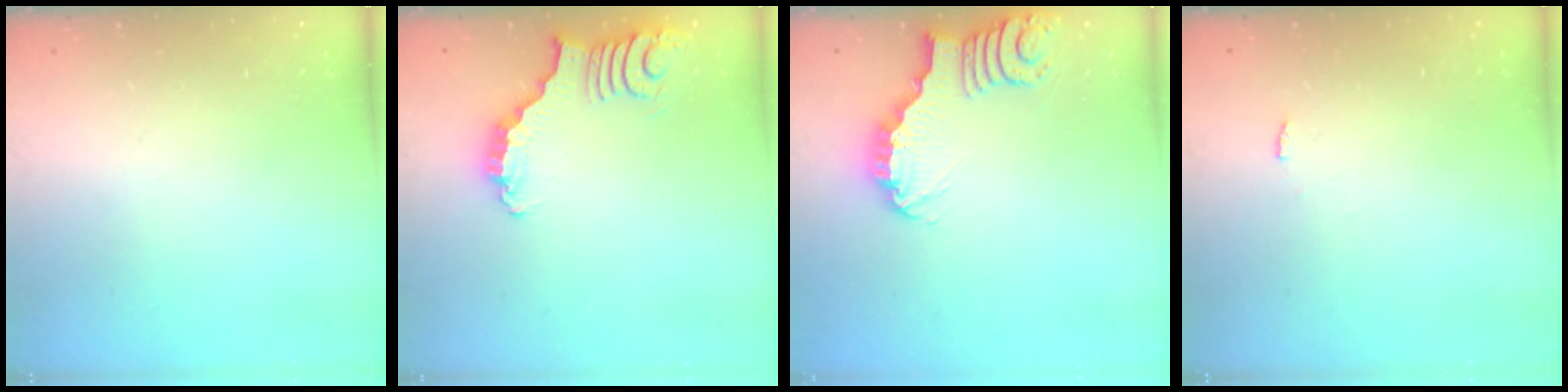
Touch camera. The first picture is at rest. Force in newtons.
{"total": 3.5, "press": 3.5, "slide": 0.7}
{"total": 3.2, "press": 3.2, "slide": 0.2}
{"total": 1.9, "press": 1.9, "slide": 0.1}